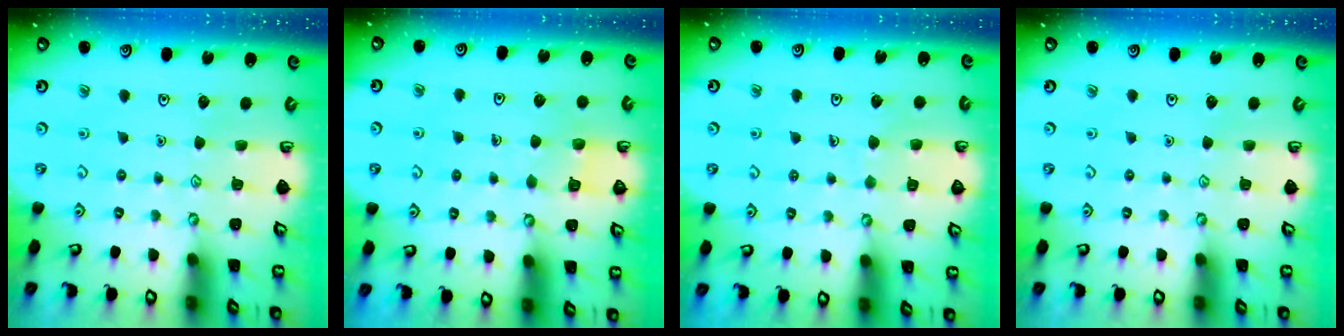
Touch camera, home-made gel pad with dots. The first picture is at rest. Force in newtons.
{"total": 3.8, "press": 3.8, "slide": 0.4}
{"total": 4.2, "press": 4.2, "slide": 0.3}
{"total": 0.0}